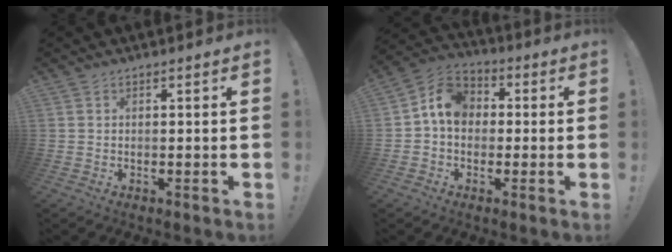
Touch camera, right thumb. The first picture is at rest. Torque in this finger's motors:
{"motor_torque": [1.20, 1.35, 0.73, -0.73, -0.01]}